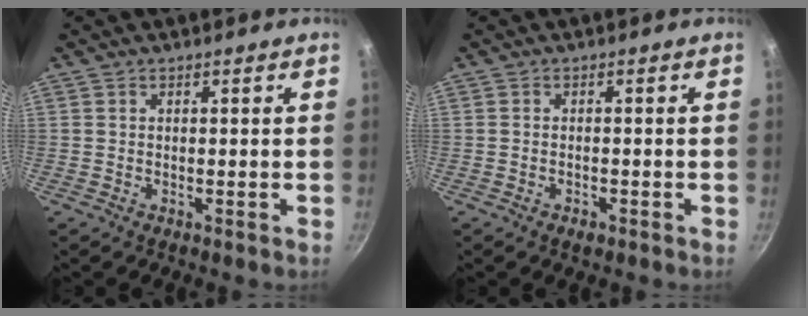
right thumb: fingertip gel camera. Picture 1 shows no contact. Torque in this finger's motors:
{"motor_torque": [-0.59, -0.25, -0.19, 0.04, 0.00]}